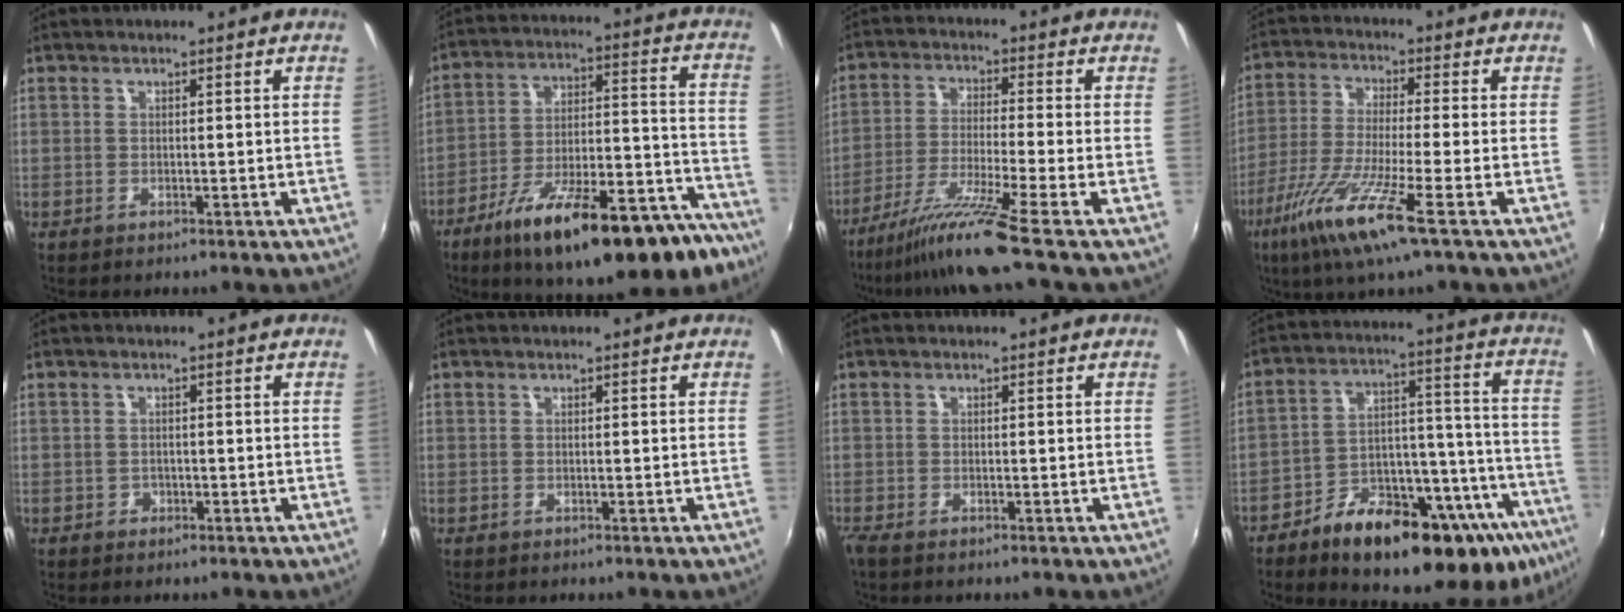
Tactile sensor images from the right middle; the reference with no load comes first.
{"total": 26.8, "force": [-18.6, 8.3, 17.3], "torque": [-0.254, -0.016, -0.266]}
{"total": 9.4, "force": [-7.3, -2.9, 5.1], "torque": [-0.113, -0.014, -0.132]}
{"total": 12.4, "force": [-6.4, 0.3, 10.6], "torque": [-0.232, -0.024, -0.127]}
{"total": 0.6, "force": [-0.3, 0.5, 0.0], "torque": [0.001, -0.003, -0.005]}
{"total": 0.0}
{"total": 1.1, "force": [-0.9, 0.1, 0.6], "torque": [-0.015, -0.005, -0.020]}
{"total": 27.9, "force": [-18.0, 11.2, 18.2], "torque": [-0.242, 0.019, -0.249]}